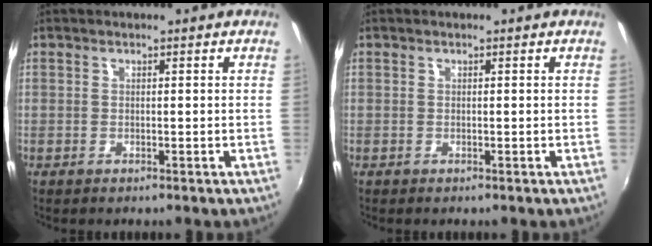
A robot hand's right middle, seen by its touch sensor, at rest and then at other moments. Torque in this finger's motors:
{"motor_torque": [-0.10, 0.01, -0.01, 0.00]}